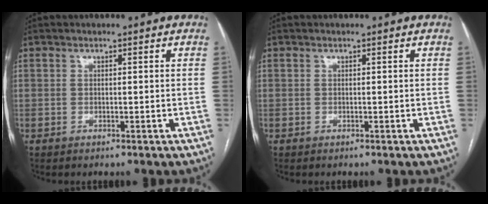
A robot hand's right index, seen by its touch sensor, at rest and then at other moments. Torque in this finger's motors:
{"motor_torque": [0.00, 0.00, 0.00, 0.00]}